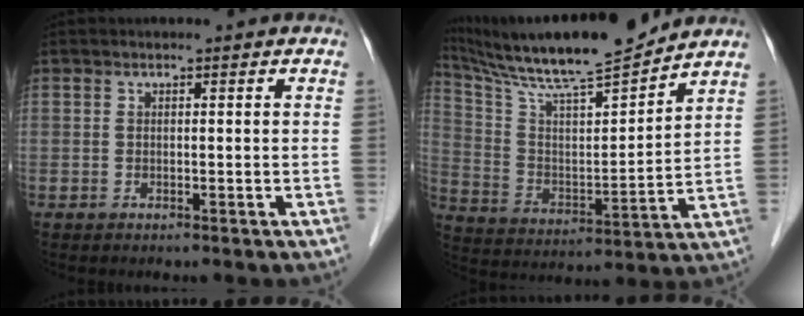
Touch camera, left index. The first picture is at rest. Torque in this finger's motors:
{"motor_torque": [0.66, -0.92, 0.31, 0.13]}